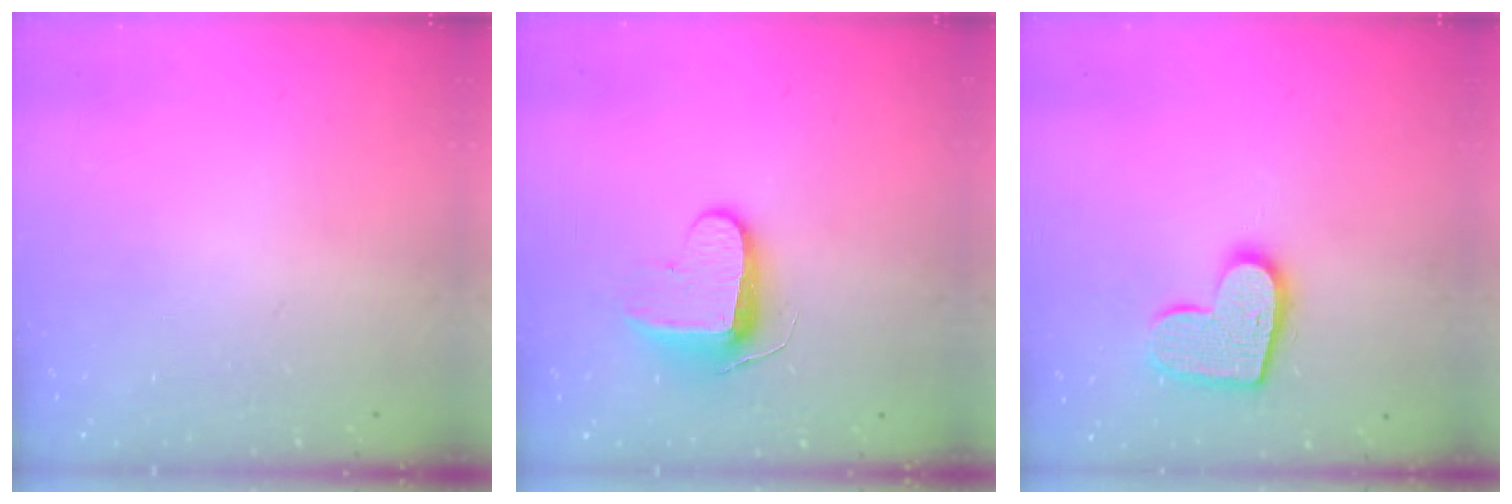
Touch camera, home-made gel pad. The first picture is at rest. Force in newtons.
{"total": 9.1, "press": 9.1, "slide": 0.8}
{"total": 13.5, "press": 13.5, "slide": 0.8}